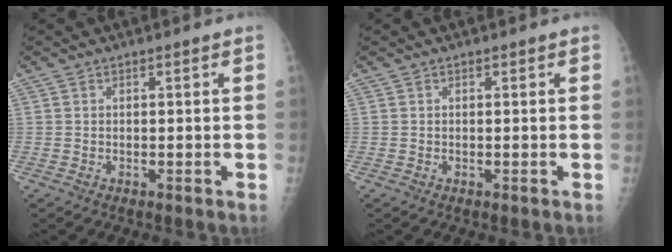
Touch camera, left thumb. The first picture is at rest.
{"total": 0.0}